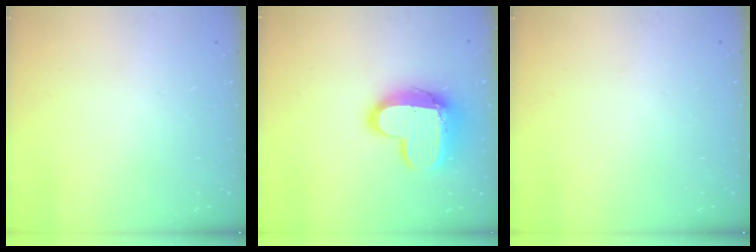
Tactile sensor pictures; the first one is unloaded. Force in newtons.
{"total": 15.4, "press": 15.4, "slide": 1.1}
{"total": 0.0}